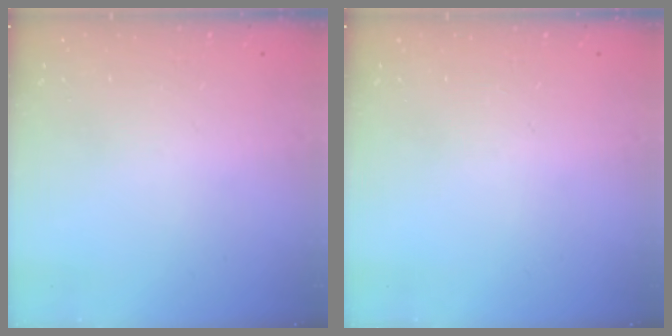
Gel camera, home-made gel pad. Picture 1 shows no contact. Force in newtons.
{"total": 0.0}